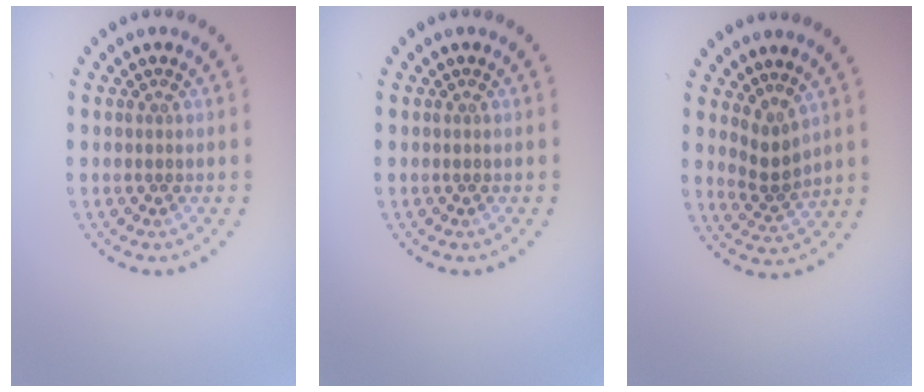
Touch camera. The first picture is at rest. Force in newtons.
{"total": 0.0}
{"total": 2.0, "press": 1.4, "slide": 1.4}